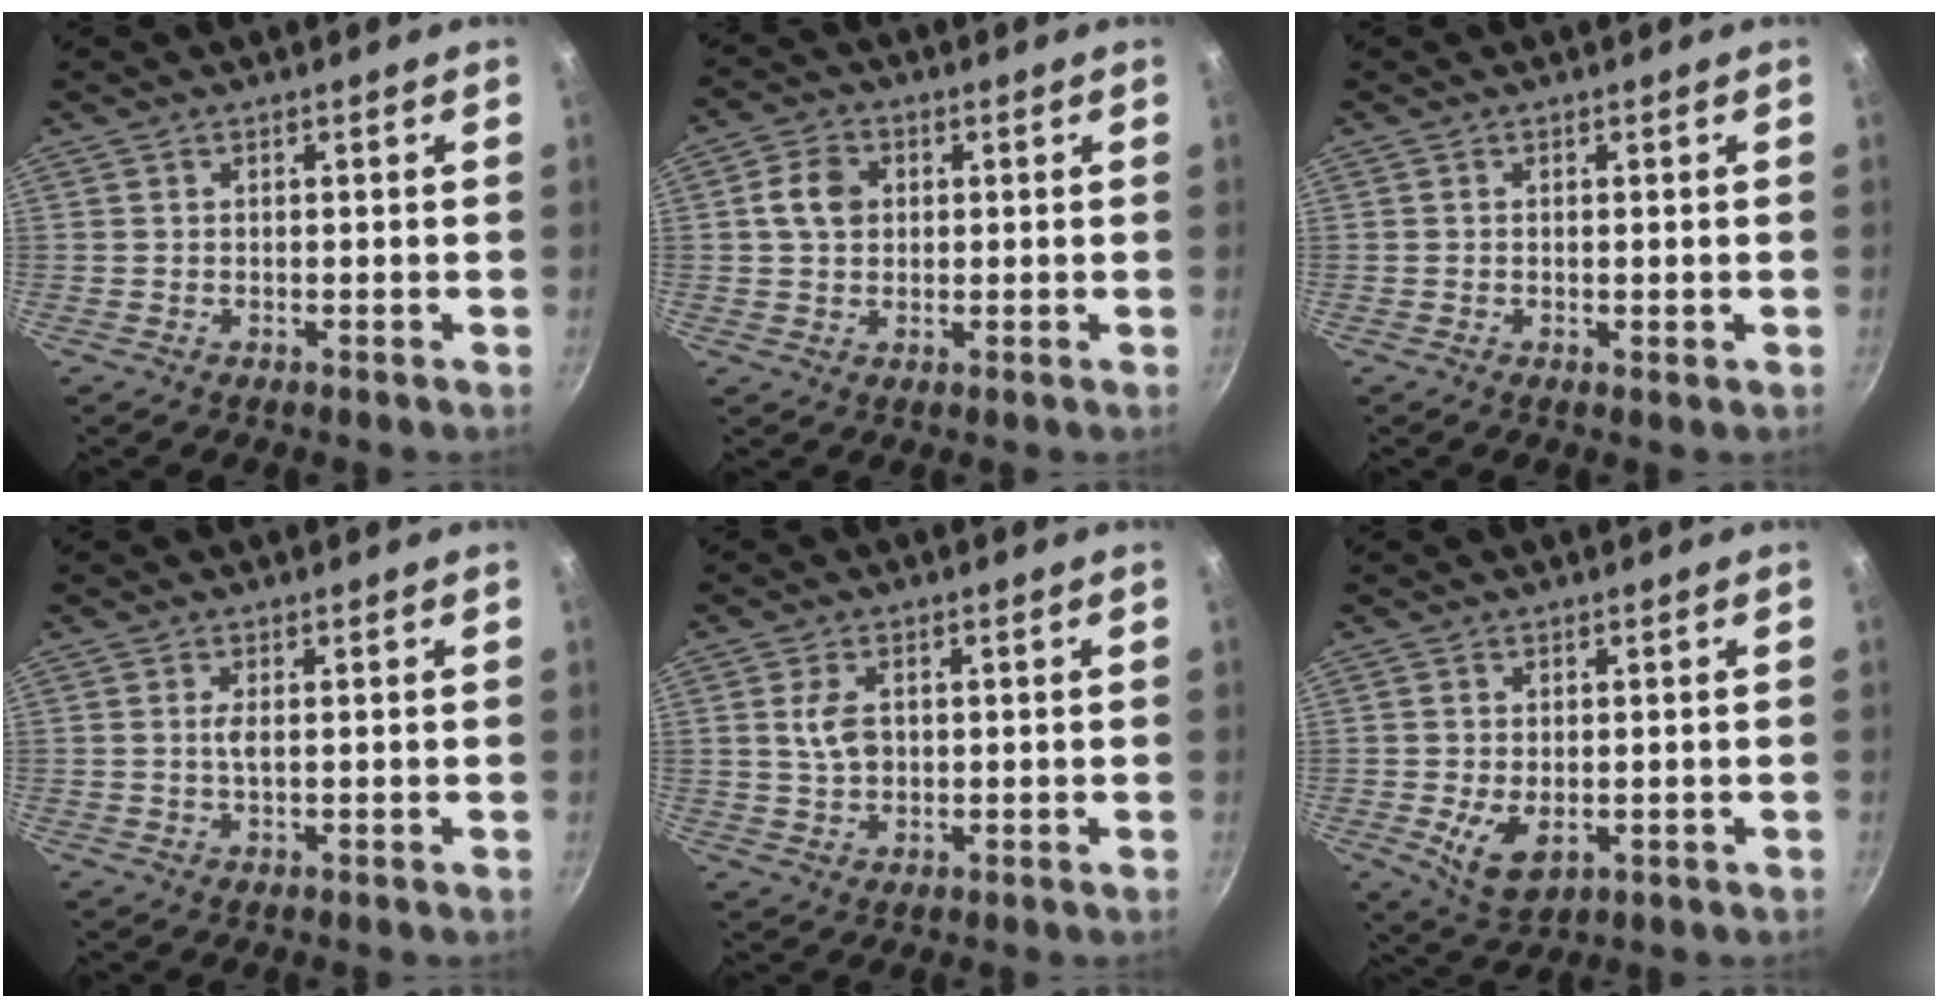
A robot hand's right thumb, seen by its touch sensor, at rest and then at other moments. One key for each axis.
{"total": 6.0, "fx": 1.0, "fy": 4.7, "fz": 3.5, "tx": -0.048, "ty": 0.008, "tz": 0.011}
{"total": 0.9, "fx": -0.1, "fy": 0.3, "fz": 0.9, "tx": -0.013, "ty": -0.002, "tz": -0.002}
{"total": 1.8, "fx": 0.2, "fy": 0.5, "fz": 1.7, "tx": -0.038, "ty": 0.000, "tz": 0.004}
{"total": 4.8, "fx": 0.7, "fy": 3.1, "fz": 3.5, "tx": -0.061, "ty": 0.002, "tz": 0.014}
{"total": 6.8, "fx": -1.1, "fy": 4.1, "fz": 5.3, "tx": -0.094, "ty": -0.018, "tz": -0.010}